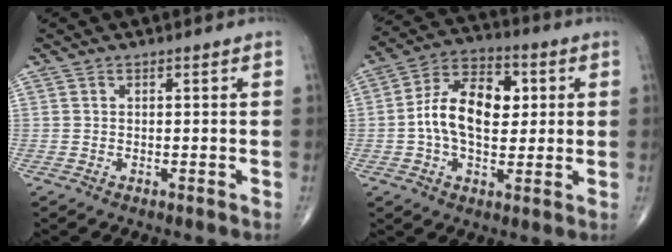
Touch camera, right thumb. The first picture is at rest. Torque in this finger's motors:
{"motor_torque": [1.58, 1.61, 1.32, -0.15, 0.24]}